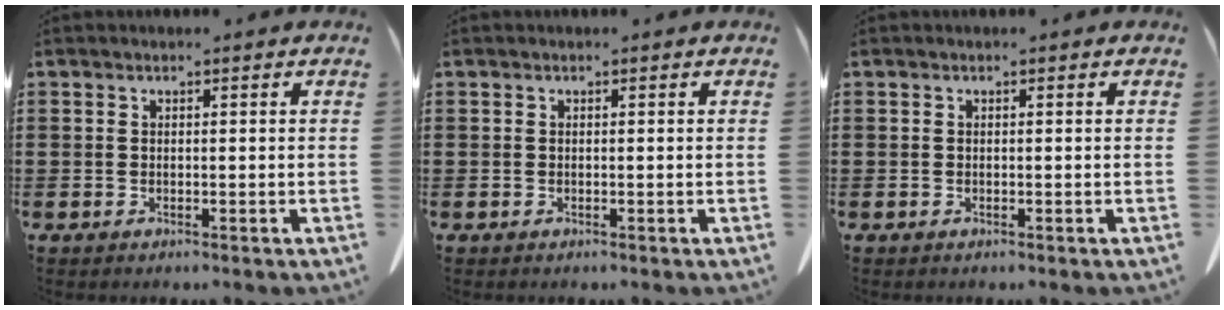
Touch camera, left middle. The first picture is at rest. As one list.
[{"total": 0.0}, {"total": 0.0}]